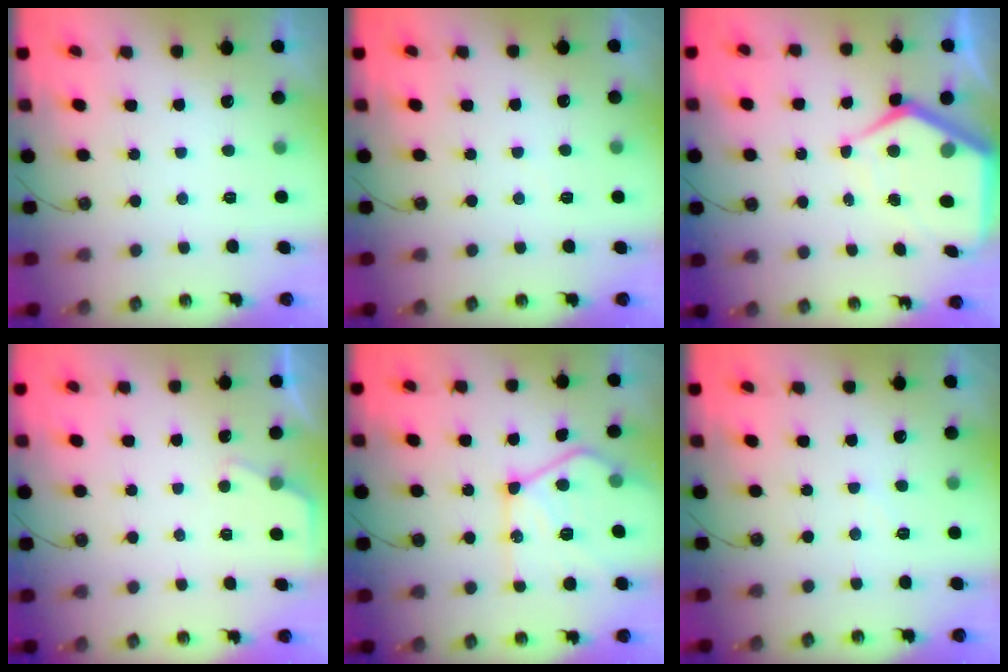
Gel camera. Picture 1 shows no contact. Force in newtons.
{"total": 3.4, "press": 3.4, "slide": 0.4}
{"total": 11.1, "press": 11.0, "slide": 1.0}
{"total": 2.3, "press": 2.3, "slide": 0.3}
{"total": 17.5, "press": 17.5, "slide": 1.2}
{"total": 4.1, "press": 4.0, "slide": 0.7}